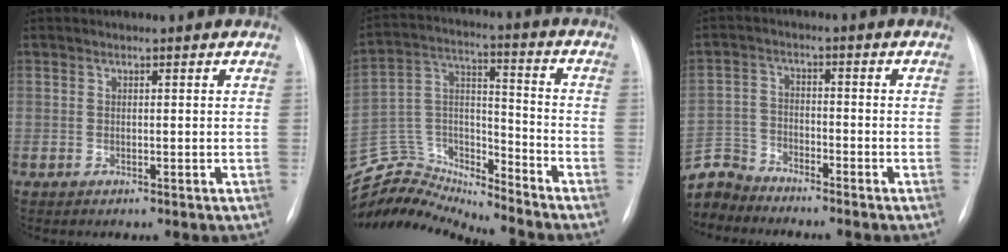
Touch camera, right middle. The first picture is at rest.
{"total": 15.2, "force": [-15.2, 0.6, 0.1], "torque": [0.001, 0.065, -0.275]}
{"total": 7.3, "force": [-7.2, 1.5, -0.3], "torque": [0.001, 0.005, -0.147]}